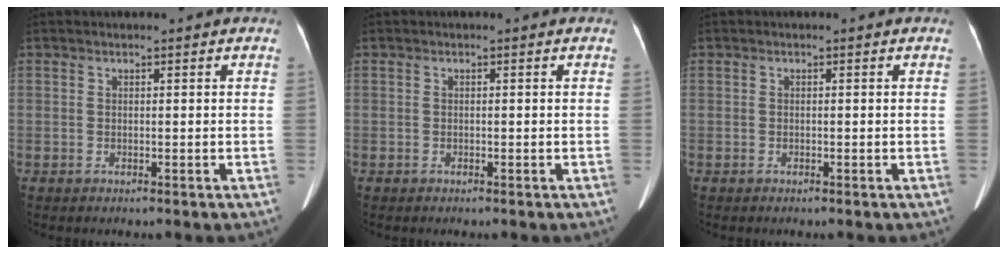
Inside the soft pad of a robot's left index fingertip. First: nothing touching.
{"total": 0.0}
{"total": 0.0}